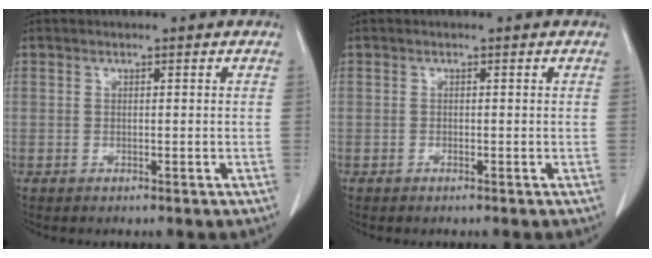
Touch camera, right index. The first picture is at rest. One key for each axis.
{"total": 0.0}